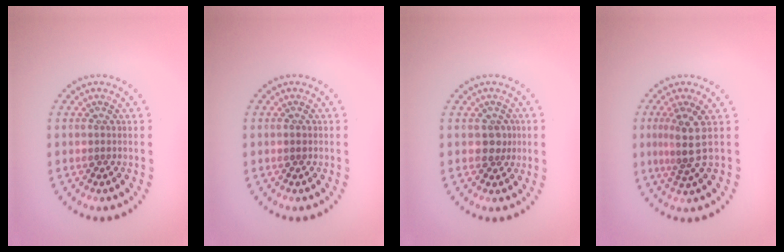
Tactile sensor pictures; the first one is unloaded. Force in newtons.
{"total": 0.5, "press": 0.5, "slide": 0.1}
{"total": 1.6, "press": 1.4, "slide": 0.7}
{"total": 3.0, "press": 2.0, "slide": 2.2}